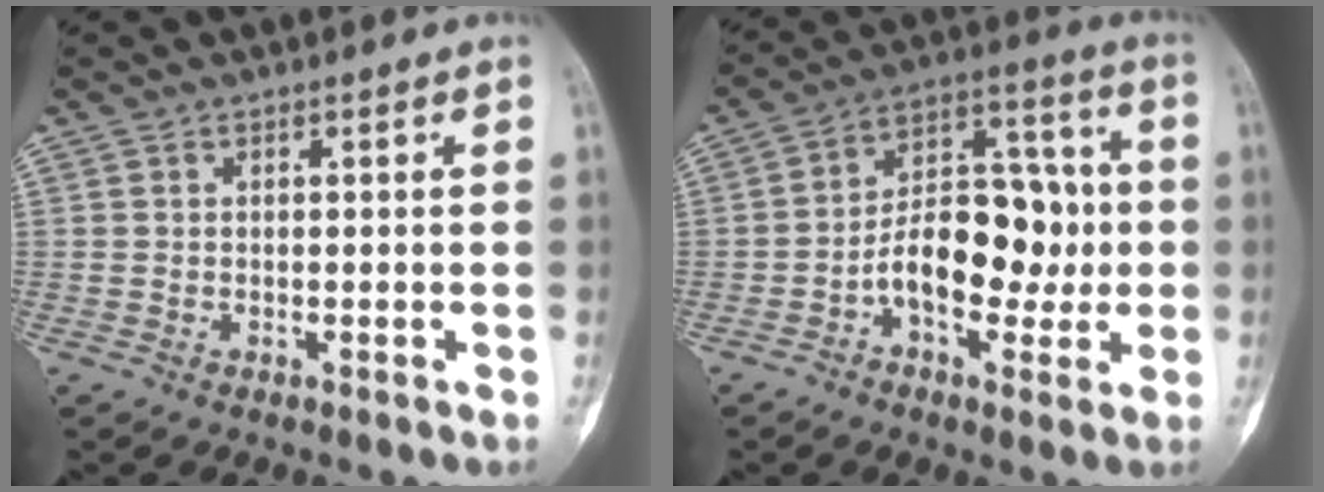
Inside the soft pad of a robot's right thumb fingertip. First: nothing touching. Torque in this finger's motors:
{"motor_torque": [1.87, 1.85, 0.79, -0.69, 0.19]}